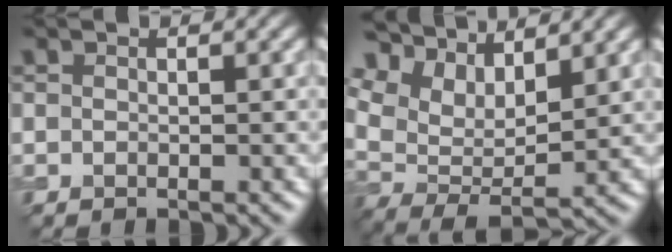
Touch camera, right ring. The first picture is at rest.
{"total": 8.2, "force": [5.7, 3.0, 5.1], "torque": [-0.114, 0.012, 0.098]}